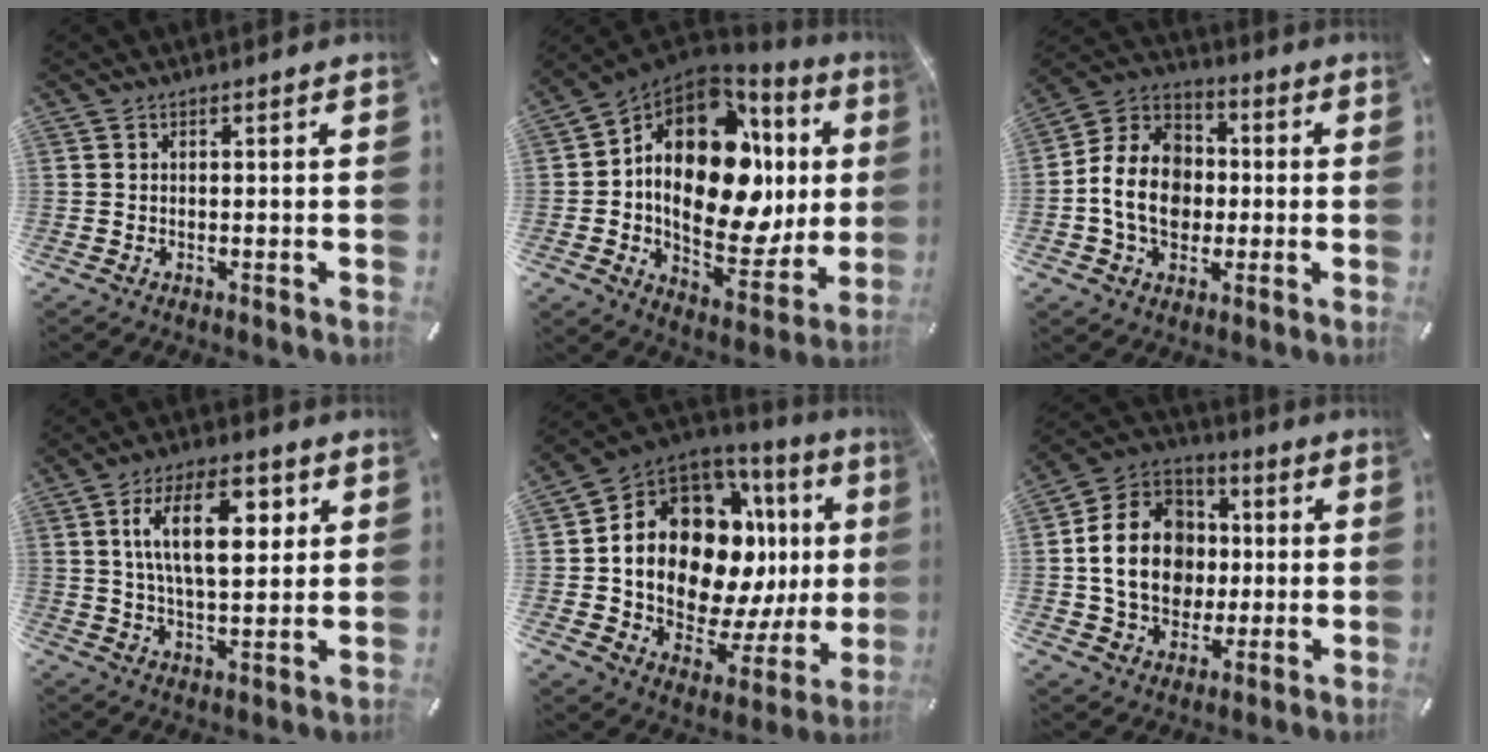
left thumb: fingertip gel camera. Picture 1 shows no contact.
{"total": 22.2, "force": [3.5, 14.0, 16.8], "torque": [-0.285, -0.040, 0.058]}
{"total": 12.9, "force": [-1.9, 10.7, 7.0], "torque": [-0.164, 0.022, -0.033]}
{"total": 15.0, "force": [5.0, 7.5, 12.0], "torque": [-0.214, 0.000, 0.081]}
{"total": 19.6, "force": [4.1, 12.6, 14.5], "torque": [-0.266, -0.064, 0.077]}
{"total": 17.5, "force": [-0.2, 14.8, 9.4], "torque": [-0.200, 0.017, -0.001]}